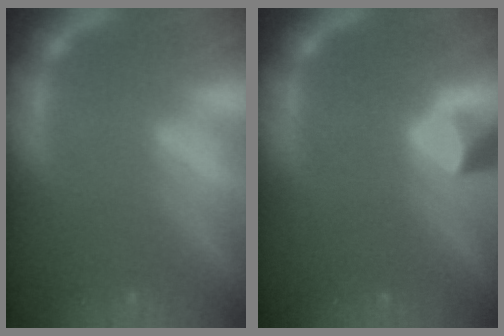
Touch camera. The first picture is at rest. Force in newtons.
{"total": 1.9}